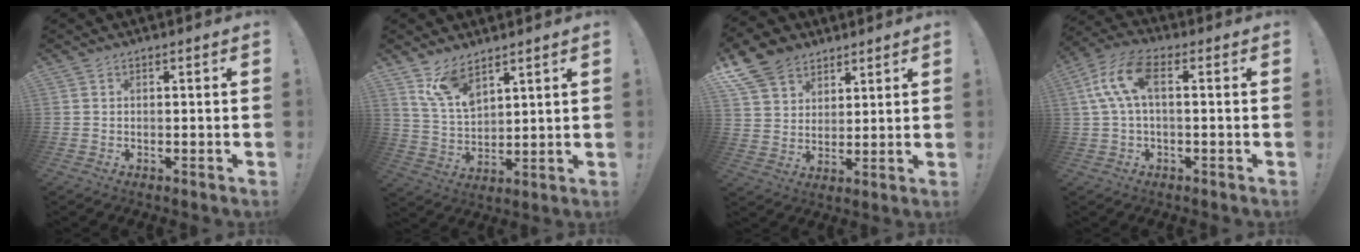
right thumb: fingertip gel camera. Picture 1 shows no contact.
{"total": 10.0, "force": [7.6, 4.4, 4.8], "torque": [-0.106, -0.038, 0.150]}
{"total": 11.2, "force": [7.7, 7.6, 3.1], "torque": [-0.052, -0.049, 0.154]}
{"total": 11.5, "force": [1.9, 5.4, 10.0], "torque": [-0.209, 0.009, 0.037]}